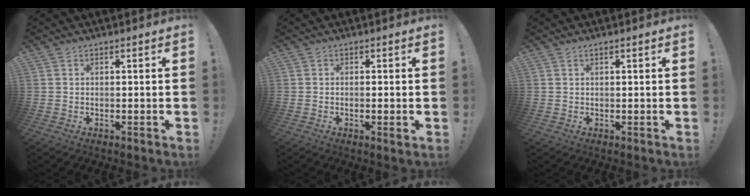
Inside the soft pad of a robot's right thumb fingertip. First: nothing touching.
{"total": 1.7, "force": [-0.3, 0.0, 1.6], "torque": [-0.027, 0.000, -0.004]}
{"total": 0.7, "force": [0.5, 0.0, 0.5], "torque": [-0.018, 0.005, 0.011]}